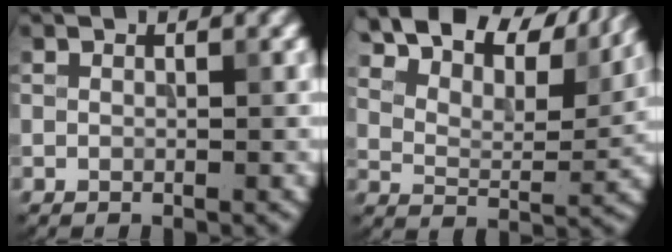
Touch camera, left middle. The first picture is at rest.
{"total": 14.9, "force": [11.4, 5.7, 7.6], "torque": [-0.145, 0.033, 0.166]}